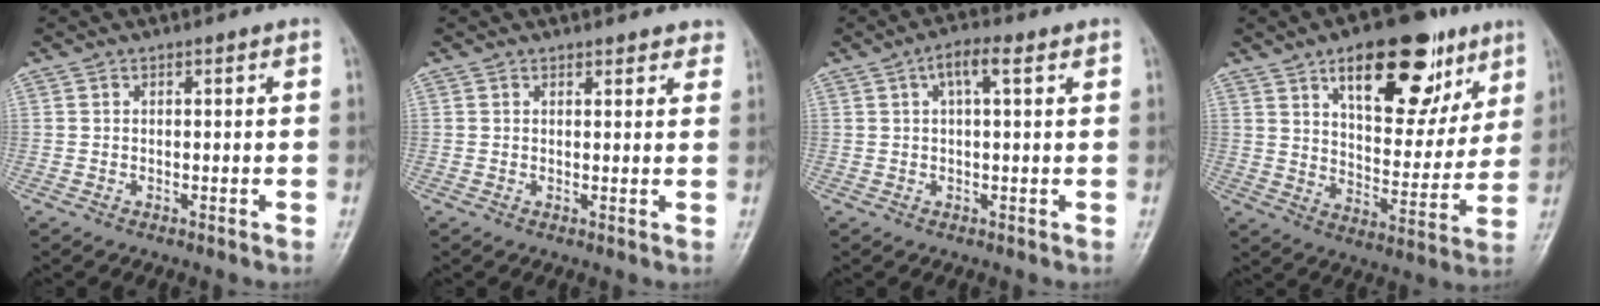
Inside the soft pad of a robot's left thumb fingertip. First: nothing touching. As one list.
[{"total": 2.8, "force": [2.5, 1.3, 0.4], "torque": [0.024, -0.010, 0.017]}, {"total": 4.4, "force": [1.8, 1.5, 3.8], "torque": [-0.069, 0.013, 0.029]}, {"total": 21.8, "force": [11.7, 10.4, 15.2], "torque": [-0.168, -0.036, 0.179]}]